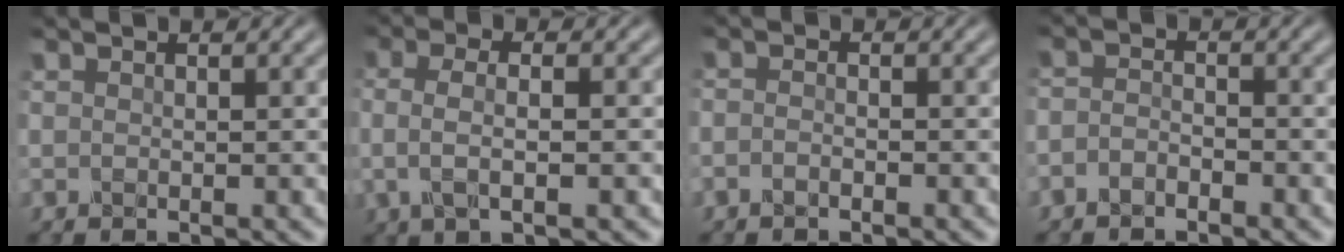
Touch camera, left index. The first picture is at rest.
{"total": 3.3, "force": [-0.1, 1.2, 3.1], "torque": [-0.064, 0.002, -0.006]}
{"total": 0.9, "force": [-0.7, 0.3, 0.5], "torque": [-0.015, 0.002, -0.018]}
{"total": 1.6, "force": [-1.2, 0.7, 0.6], "torque": [-0.015, 0.005, -0.032]}